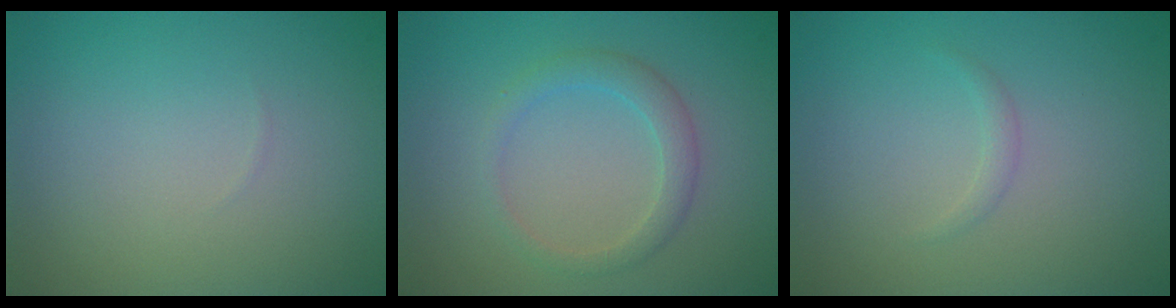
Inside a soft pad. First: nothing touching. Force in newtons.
{"total": 2.2, "press": 2.2, "slide": 0.1}
{"total": 0.8, "press": 0.8, "slide": 0.0}